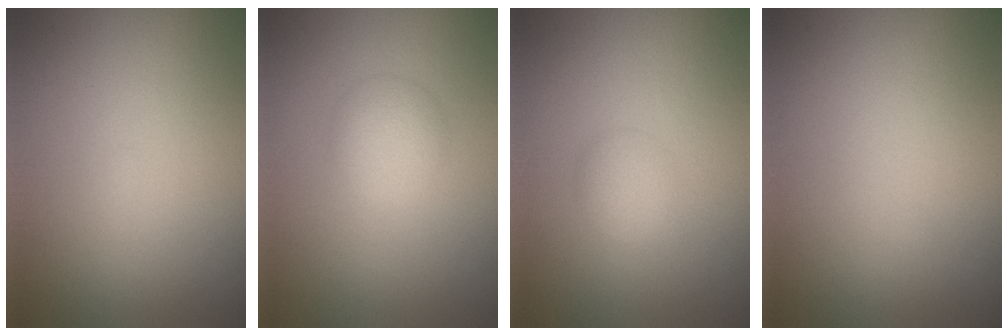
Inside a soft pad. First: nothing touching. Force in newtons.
{"total": 2.5, "press": 2.5, "slide": 0.0}
{"total": 1.7, "press": 1.7, "slide": 0.1}
{"total": 0.0}